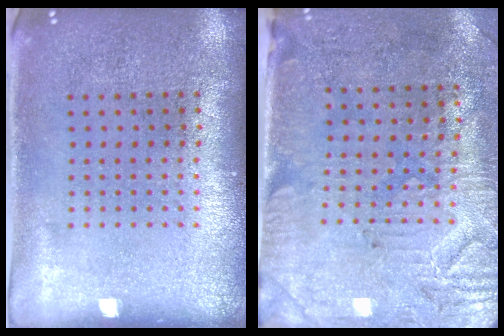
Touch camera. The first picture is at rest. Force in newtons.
{"total": 3.1, "press": 2.7, "slide": 1.6}